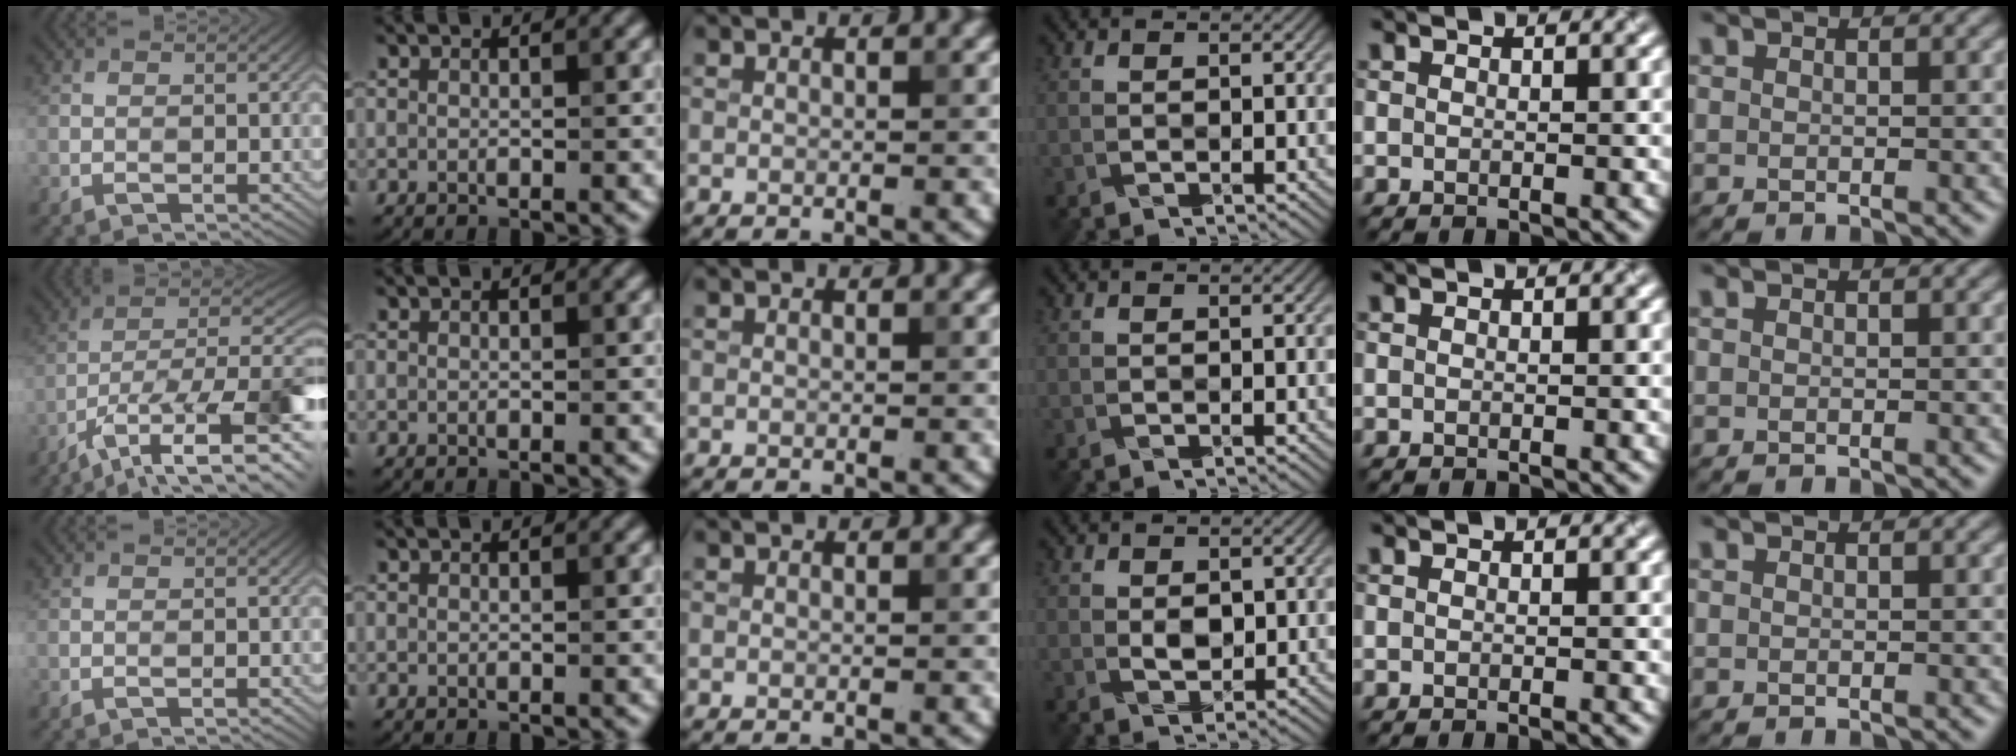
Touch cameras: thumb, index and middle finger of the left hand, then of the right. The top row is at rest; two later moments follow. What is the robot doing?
{"motion": "wrap", "object": "bandana"}